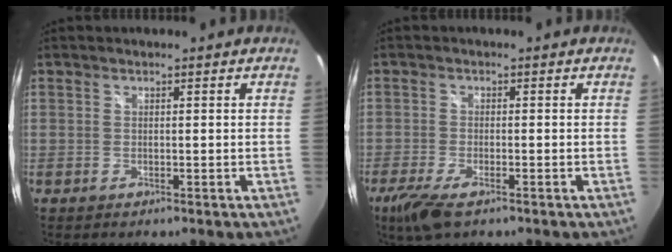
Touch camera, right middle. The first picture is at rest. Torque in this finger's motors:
{"motor_torque": [0.09, -0.09, 0.14, 0.06]}